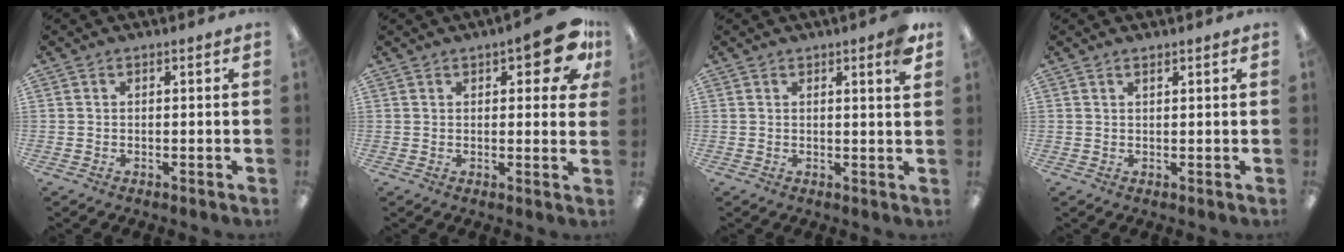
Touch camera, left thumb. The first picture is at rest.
{"total": 9.6, "force": [4.7, 3.2, 7.8], "torque": [-0.096, -0.015, 0.073]}
{"total": 3.4, "force": [2.1, 0.1, 2.7], "torque": [-0.042, -0.006, 0.031]}
{"total": 1.3, "force": [1.0, 0.2, 0.7], "torque": [-0.016, 0.000, 0.018]}